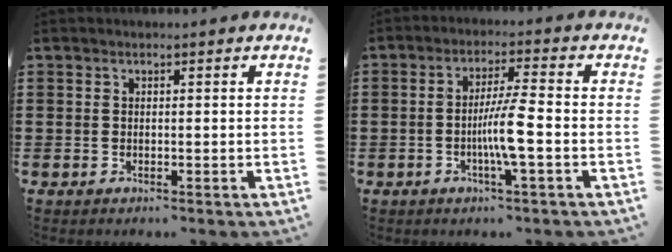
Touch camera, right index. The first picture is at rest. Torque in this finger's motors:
{"motor_torque": [1.44, 0.37, 0.32, 0.09]}